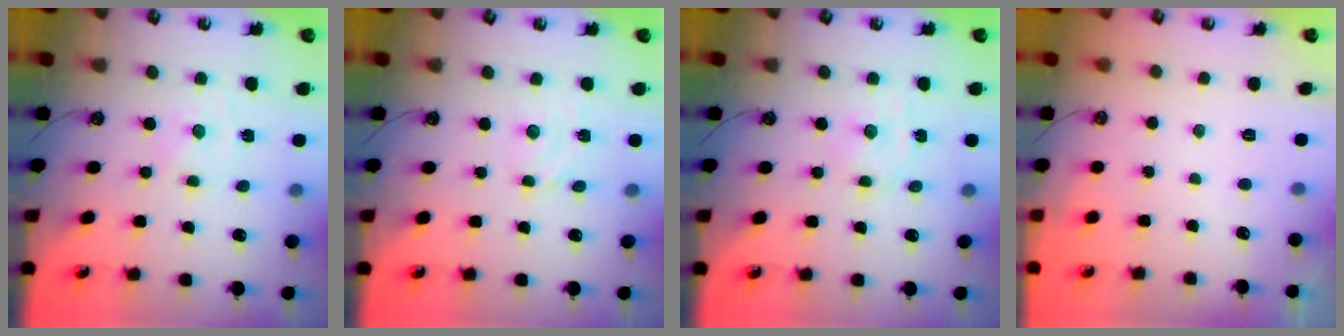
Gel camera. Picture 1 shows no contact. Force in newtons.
{"total": 2.8, "press": 2.8, "slide": 0.1}
{"total": 2.4, "press": 2.3, "slide": 0.7}
{"total": 0.0}